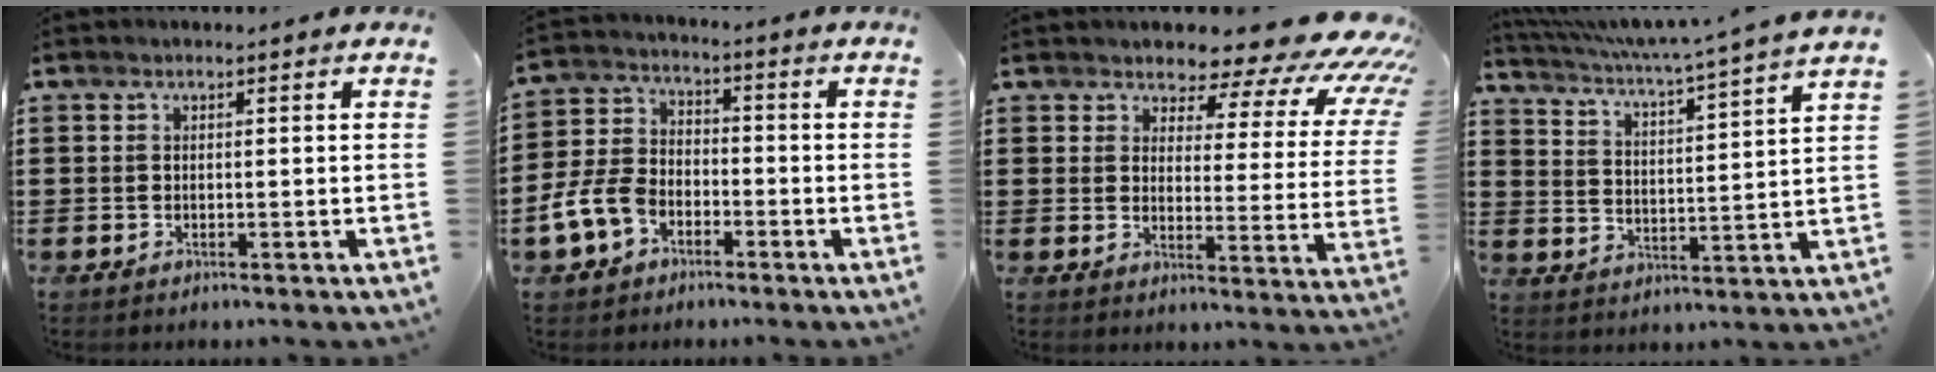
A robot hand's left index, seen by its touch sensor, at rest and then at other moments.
{"total": 7.4, "force": [-4.2, 4.6, 4.0], "torque": [-0.119, 0.002, -0.092]}
{"total": 7.1, "force": [5.8, 2.5, 3.1], "torque": [-0.057, -0.049, 0.097]}
{"total": 4.2, "force": [3.6, -1.1, 2.0], "torque": [-0.058, -0.039, 0.051]}